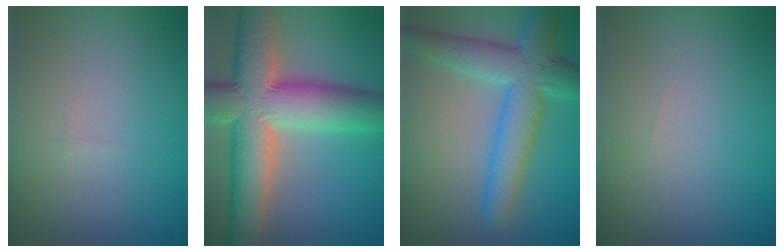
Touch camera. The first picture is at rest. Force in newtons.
{"total": 12.7, "press": 12.7, "slide": 0.8}
{"total": 6.8, "press": 6.8, "slide": 0.2}
{"total": 0.0}